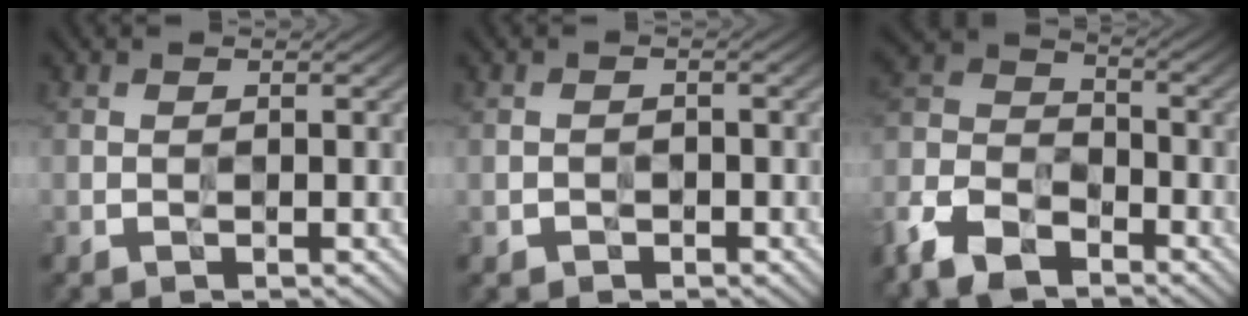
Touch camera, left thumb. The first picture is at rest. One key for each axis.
{"total": 1.5, "fx": -0.8, "fy": 1.1, "fz": 0.5, "tx": -0.011, "ty": -0.008, "tz": -0.016}
{"total": 11.9, "fx": -8.5, "fy": 6.0, "fz": 5.9, "tx": -0.151, "ty": -0.019, "tz": -0.187}